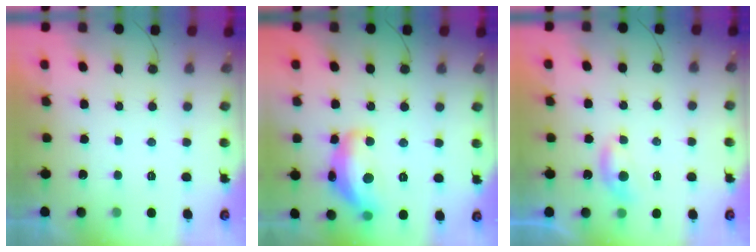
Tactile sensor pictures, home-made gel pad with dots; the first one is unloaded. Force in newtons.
{"total": 15.7, "press": 15.7, "slide": 0.9}
{"total": 5.6, "press": 5.6, "slide": 0.7}